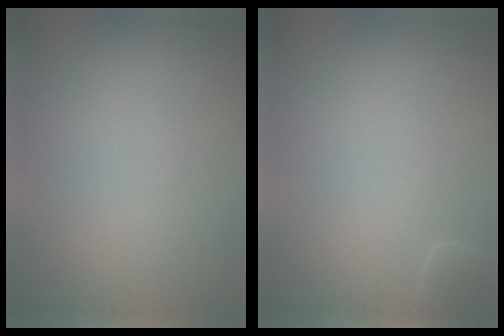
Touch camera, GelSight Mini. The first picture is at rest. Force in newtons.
{"total": 1.7, "press": 1.7, "slide": 0.2}